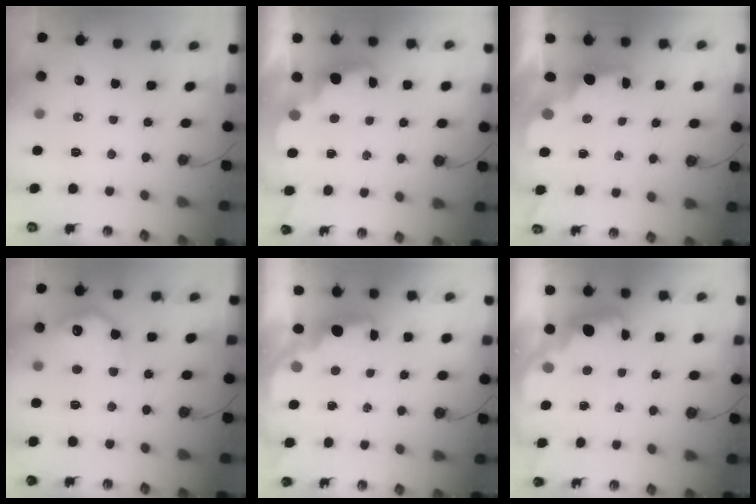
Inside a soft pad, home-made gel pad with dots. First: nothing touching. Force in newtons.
{"total": 2.5, "press": 2.5, "slide": 0.5}
{"total": 2.1, "press": 1.9, "slide": 0.8}
{"total": 13.5, "press": 13.5, "slide": 0.2}
{"total": 2.3, "press": 2.1, "slide": 0.7}
{"total": 2.7, "press": 2.6, "slide": 0.8}